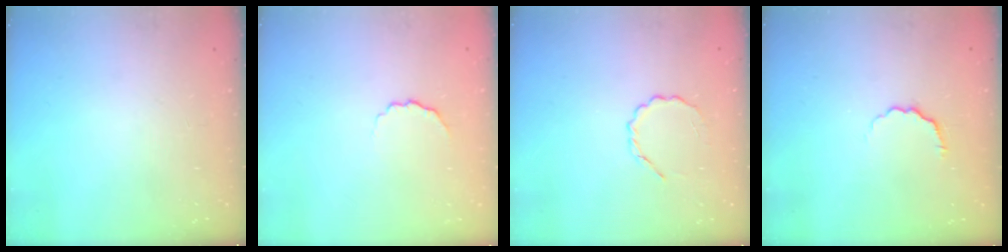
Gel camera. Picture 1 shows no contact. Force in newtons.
{"total": 3.9, "press": 3.8, "slide": 0.8}
{"total": 3.0, "press": 2.8, "slide": 1.0}
{"total": 3.3, "press": 3.2, "slide": 1.0}